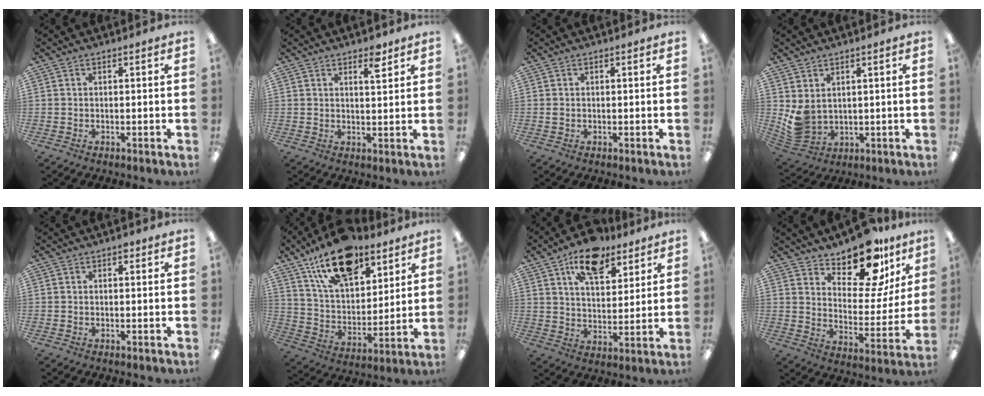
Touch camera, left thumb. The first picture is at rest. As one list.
[{"total": 4.3, "force": [3.2, 1.3, 2.5], "torque": [-0.025, -0.017, 0.049]}, {"total": 0.8, "force": [0.2, 0.5, 0.5], "torque": [-0.011, 0.005, 0.002]}, {"total": 5.3, "force": [2.5, 3.7, 2.8], "torque": [-0.079, -0.016, 0.048]}, {"total": 0.9, "force": [0.6, 0.5, 0.5], "torque": [-0.004, -0.001, 0.008]}, {"total": 19.0, "force": [13.0, 9.6, 10.1], "torque": [-0.176, -0.061, 0.230]}, {"total": 13.2, "force": [8.9, 6.3, 7.5], "torque": [-0.111, -0.038, 0.155]}, {"total": 16.9, "force": [13.5, 6.8, 7.6], "torque": [-0.113, -0.099, 0.233]}]